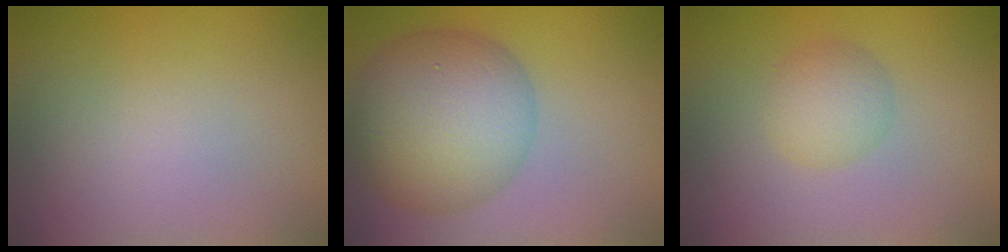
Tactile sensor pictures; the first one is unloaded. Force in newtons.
{"total": 9.8, "press": 9.8, "slide": 0.2}
{"total": 2.5, "press": 2.5, "slide": 0.1}